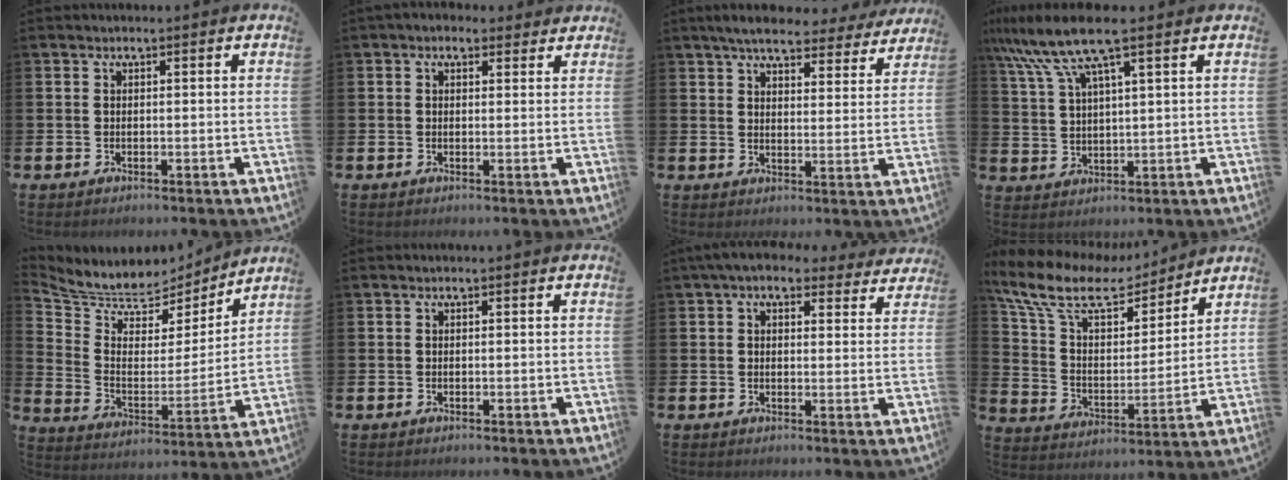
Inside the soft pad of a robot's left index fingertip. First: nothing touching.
{"total": 0.8, "force": [0.0, 0.6, 0.5], "torque": [-0.008, 0.007, -0.001]}
{"total": 6.0, "force": [5.6, 1.1, 1.8], "torque": [-0.047, -0.027, 0.097]}
{"total": 9.0, "force": [6.5, 1.4, 6.1], "torque": [-0.141, -0.011, 0.116]}
{"total": 7.4, "force": [6.8, 2.7, 0.7], "torque": [-0.064, -0.057, 0.119]}
{"total": 0.0}
{"total": 5.7, "force": [5.0, 2.0, 1.9], "torque": [-0.045, -0.017, 0.089]}
{"total": 10.9, "force": [8.9, 4.3, 4.8], "torque": [-0.132, -0.052, 0.152]}